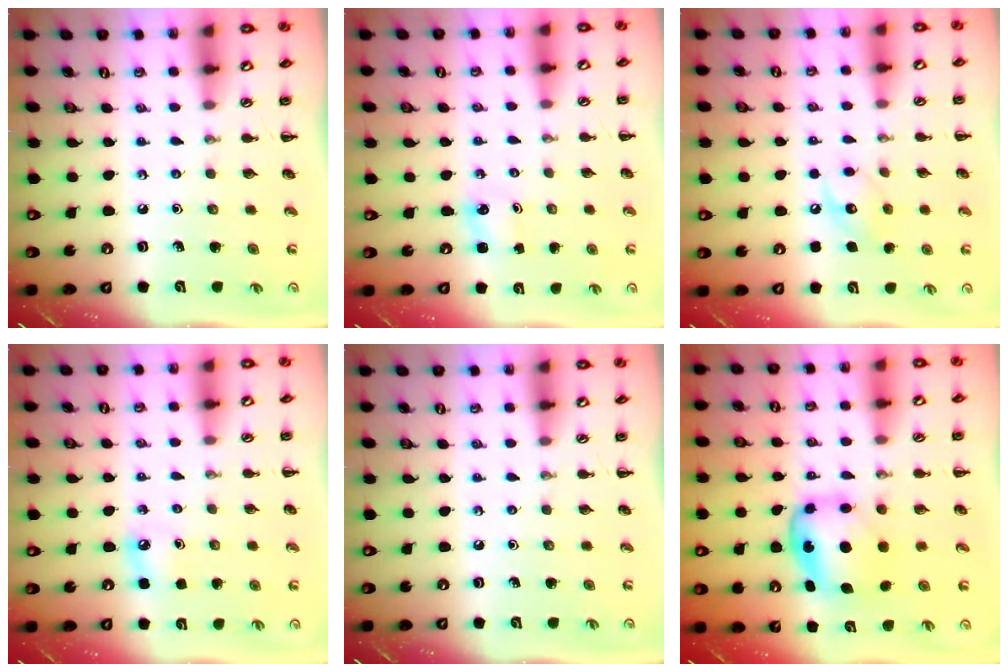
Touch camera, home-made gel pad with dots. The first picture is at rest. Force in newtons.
{"total": 1.4, "press": 1.3, "slide": 0.2}
{"total": 8.7, "press": 8.7, "slide": 0.7}
{"total": 6.0, "press": 5.8, "slide": 1.7}
{"total": 0.0}
{"total": 5.8, "press": 5.8, "slide": 0.8}